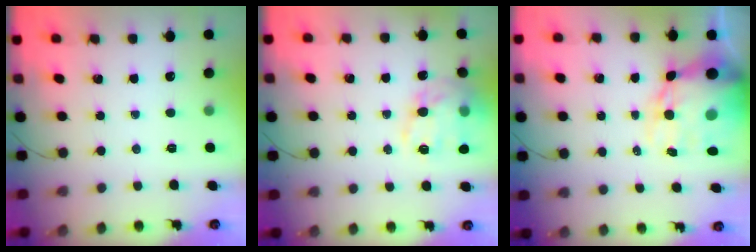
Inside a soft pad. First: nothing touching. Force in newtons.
{"total": 15.1, "press": 14.9, "slide": 2.5}
{"total": 16.7, "press": 16.3, "slide": 3.5}